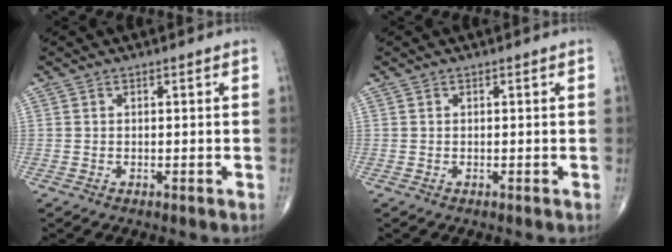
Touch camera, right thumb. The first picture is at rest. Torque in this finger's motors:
{"motor_torque": [0.09, 0.09, -0.14, -0.13, 0.00]}